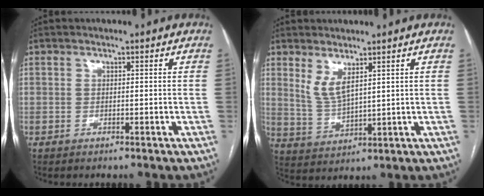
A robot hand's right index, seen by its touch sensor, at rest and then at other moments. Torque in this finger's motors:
{"motor_torque": [0.24, 0.10, 0.05, 0.03]}